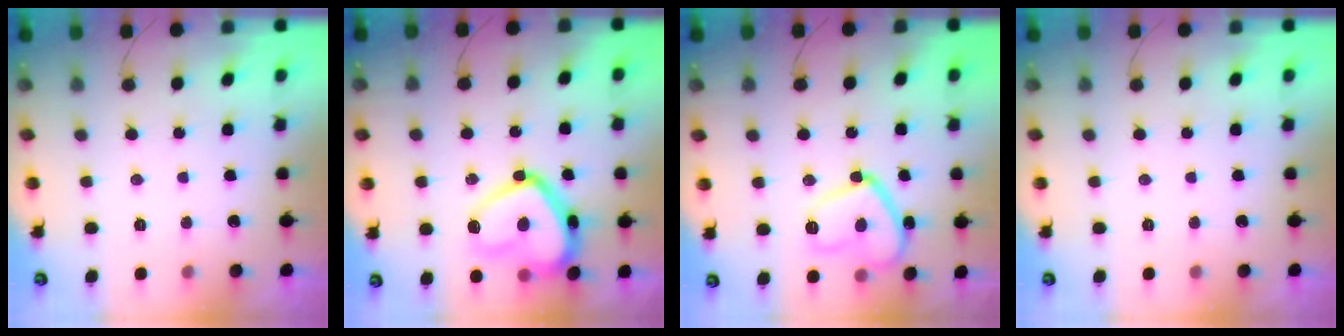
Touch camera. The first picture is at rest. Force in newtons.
{"total": 18.9, "press": 18.9, "slide": 1.4}
{"total": 13.7, "press": 13.6, "slide": 1.3}
{"total": 0.0}